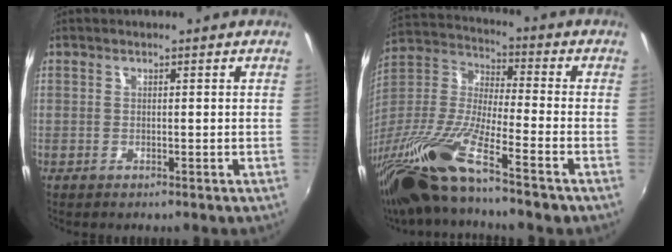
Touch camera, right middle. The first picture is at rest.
{"total": 20.0, "force": [-14.2, 1.5, 13.9], "torque": [-0.278, -0.042, -0.275]}